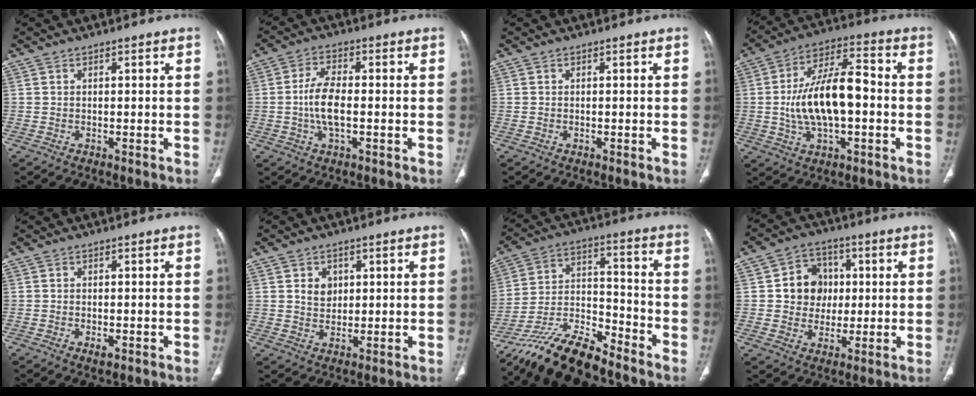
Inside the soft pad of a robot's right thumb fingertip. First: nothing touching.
{"total": 7.1, "force": [-0.9, 3.0, 6.4], "torque": [-0.134, 0.007, -0.020]}
{"total": 0.0}
{"total": 16.0, "force": [-1.3, 7.4, 14.1], "torque": [-0.251, 0.029, -0.025]}
{"total": 1.7, "force": [-0.6, 0.8, 1.3], "torque": [-0.023, -0.001, -0.007]}
{"total": 4.1, "force": [1.3, 3.3, 2.1], "torque": [-0.015, -0.007, 0.025]}
{"total": 14.9, "force": [-12.9, 4.0, 6.3], "torque": [-0.109, 0.077, -0.238]}
{"total": 9.7, "force": [1.0, 8.7, 4.3], "torque": [-0.020, 0.006, 0.014]}